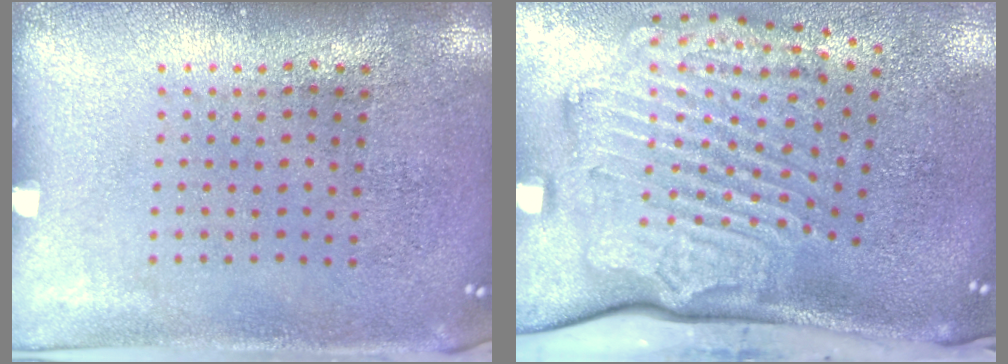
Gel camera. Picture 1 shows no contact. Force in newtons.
{"total": 3.6, "press": 2.4, "slide": 2.6}